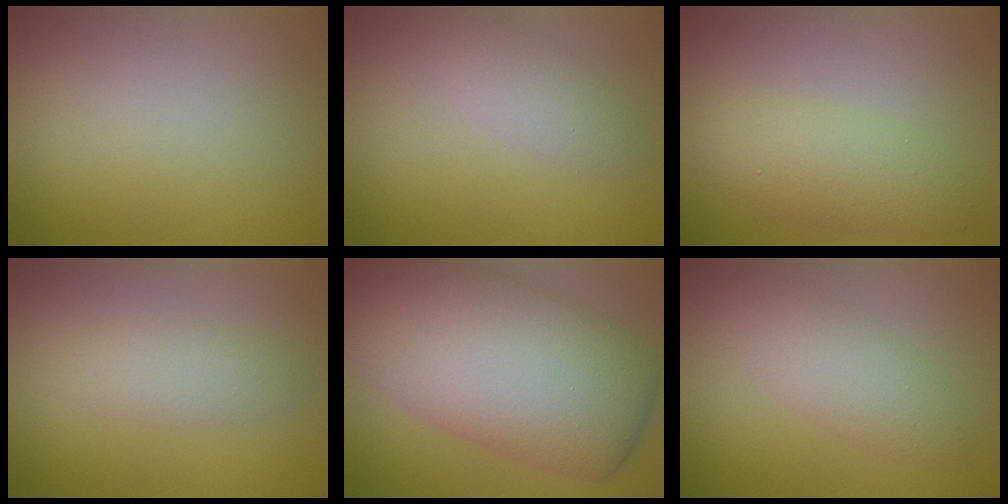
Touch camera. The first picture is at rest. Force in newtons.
{"total": 2.2, "press": 2.2, "slide": 0.0}
{"total": 3.4, "press": 3.4, "slide": 0.1}
{"total": 2.3, "press": 2.3, "slide": 0.0}
{"total": 13.5, "press": 13.5, "slide": 0.6}
{"total": 3.4, "press": 3.4, "slide": 0.2}